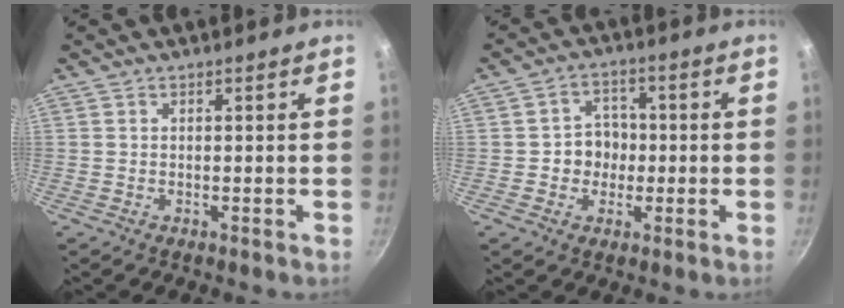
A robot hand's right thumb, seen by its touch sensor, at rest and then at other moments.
{"total": 6.0, "force": [-0.6, 5.4, 2.6], "torque": [0.002, 0.014, -0.015]}